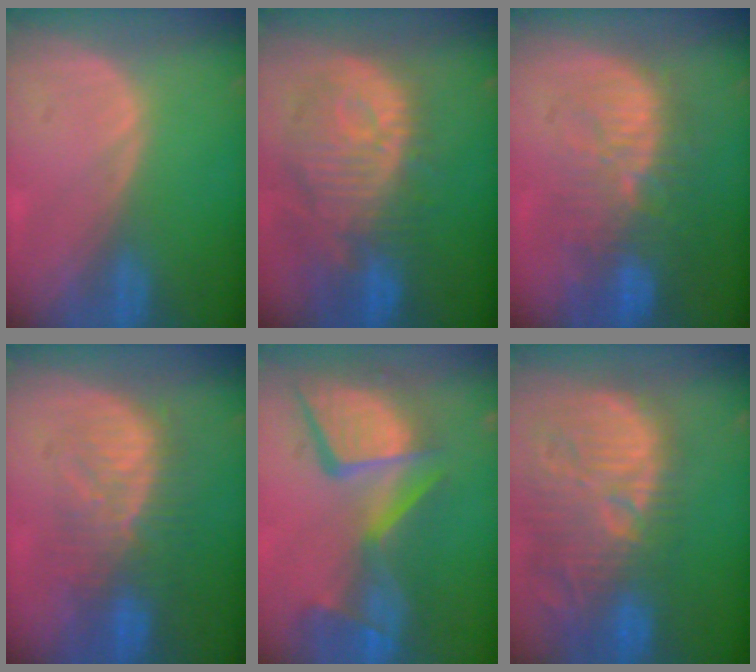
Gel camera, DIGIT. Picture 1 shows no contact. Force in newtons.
{"total": 12.6, "press": 11.2, "slide": 5.8}
{"total": 11.3, "press": 9.9, "slide": 5.3}
{"total": 8.9, "press": 8.5, "slide": 2.4}
{"total": 13.8, "press": 11.2, "slide": 8.0}
{"total": 14.6, "press": 13.0, "slide": 6.7}